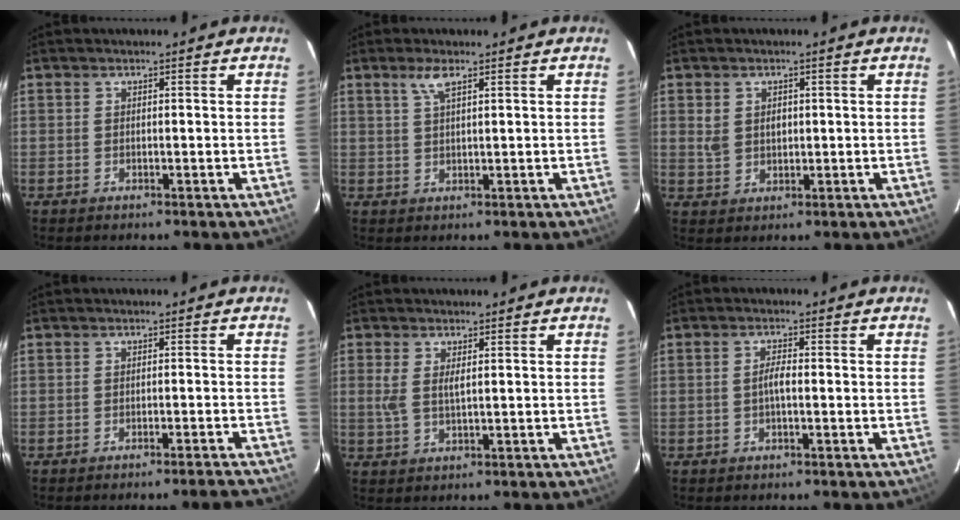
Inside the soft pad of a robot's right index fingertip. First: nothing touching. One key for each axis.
{"total": 2.8, "fx": 1.7, "fy": 0.5, "fz": 2.1, "tx": -0.043, "ty": 0.005, "tz": 0.036}
{"total": 3.7, "fx": 0.9, "fy": 3.1, "fz": 2.0, "tx": -0.035, "ty": 0.005, "tz": 0.023}
{"total": 3.9, "fx": -3.7, "fy": -0.9, "fz": 1.0, "tx": -0.014, "ty": 0.006, "tz": -0.041}
{"total": 3.3, "fx": 0.8, "fy": 1.1, "fz": 3.0, "tx": -0.061, "ty": -0.003, "tz": 0.015}
{"total": 2.1, "fx": -0.5, "fy": 0.4, "fz": 1.9, "tx": -0.038, "ty": 0.005, "tz": -0.011}